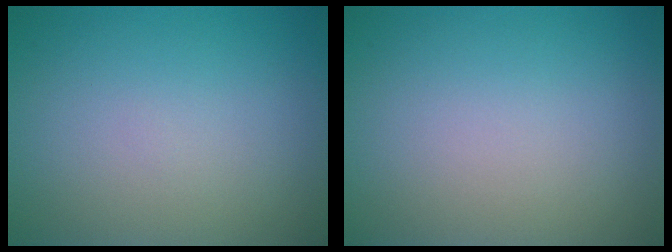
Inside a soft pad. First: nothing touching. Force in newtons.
{"total": 0.0}